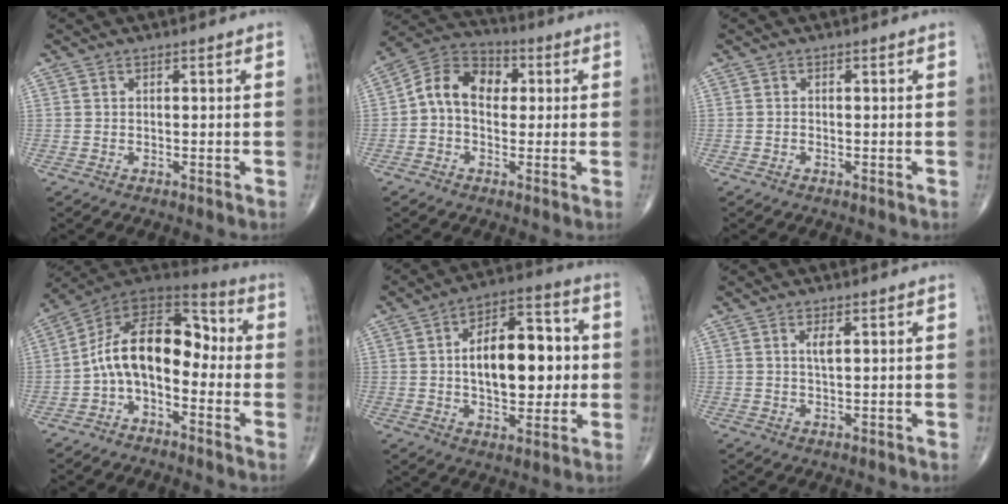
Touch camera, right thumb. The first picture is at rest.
{"total": 11.0, "force": [1.0, 7.9, 7.6], "torque": [-0.106, 0.032, 0.004]}
{"total": 0.0}
{"total": 14.3, "force": [-2.2, 8.3, 11.4], "torque": [-0.165, 0.080, -0.054]}
{"total": 17.7, "force": [0.9, 9.3, 15.0], "torque": [-0.199, 0.022, 0.014]}
{"total": 2.2, "force": [0.8, 0.7, 1.9], "torque": [-0.038, -0.004, 0.016]}